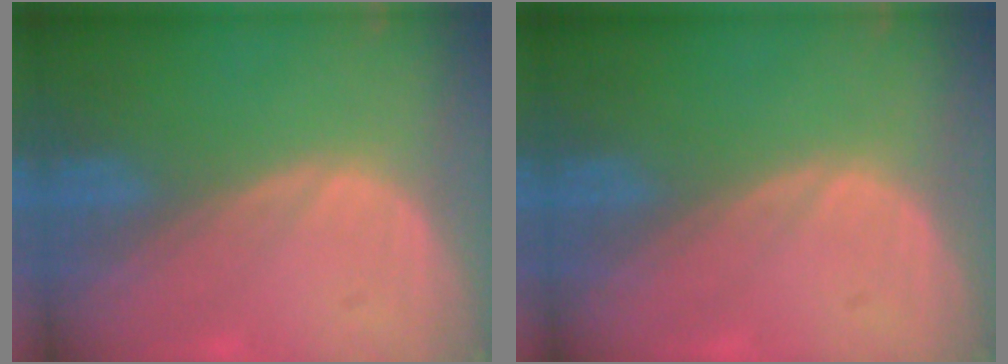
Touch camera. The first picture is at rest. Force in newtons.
{"total": 0.0}